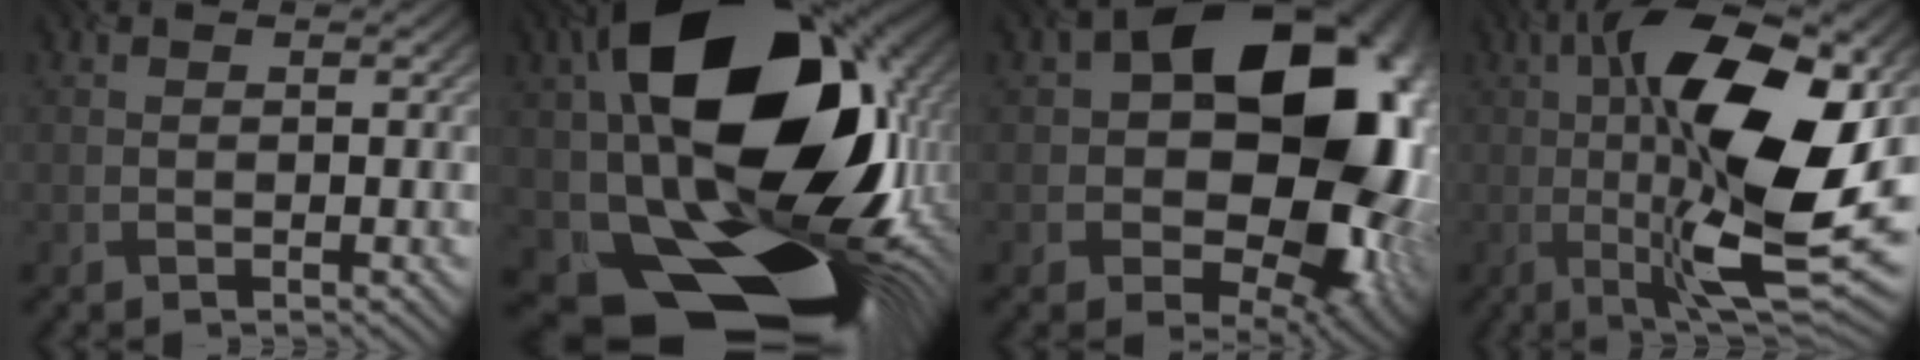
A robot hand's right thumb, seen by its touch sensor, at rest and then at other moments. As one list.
[{"total": 23.9, "force": [0.7, 16.3, 17.4], "torque": [-0.325, -0.062, 0.039]}, {"total": 20.4, "force": [2.4, 14.4, 14.3], "torque": [-0.184, -0.032, 0.064]}, {"total": 18.4, "force": [0.4, 5.7, 17.5], "torque": [-0.289, 0.019, 0.000]}]